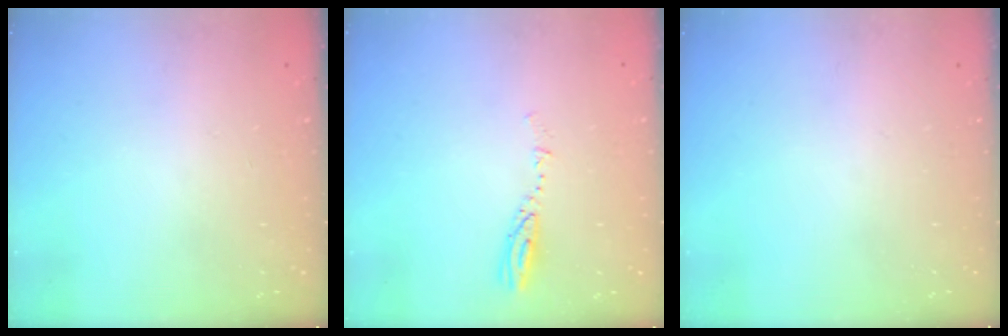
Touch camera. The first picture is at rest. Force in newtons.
{"total": 3.7, "press": 3.7, "slide": 0.1}
{"total": 0.0}